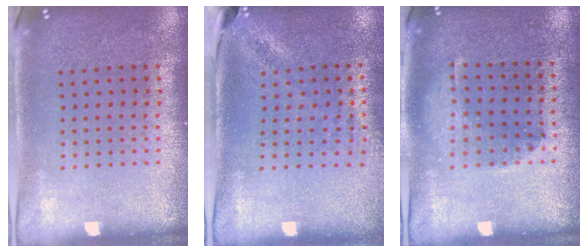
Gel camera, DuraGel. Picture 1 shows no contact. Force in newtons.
{"total": 1.9, "press": 1.5, "slide": 1.2}
{"total": 1.1, "press": 1.0, "slide": 0.2}